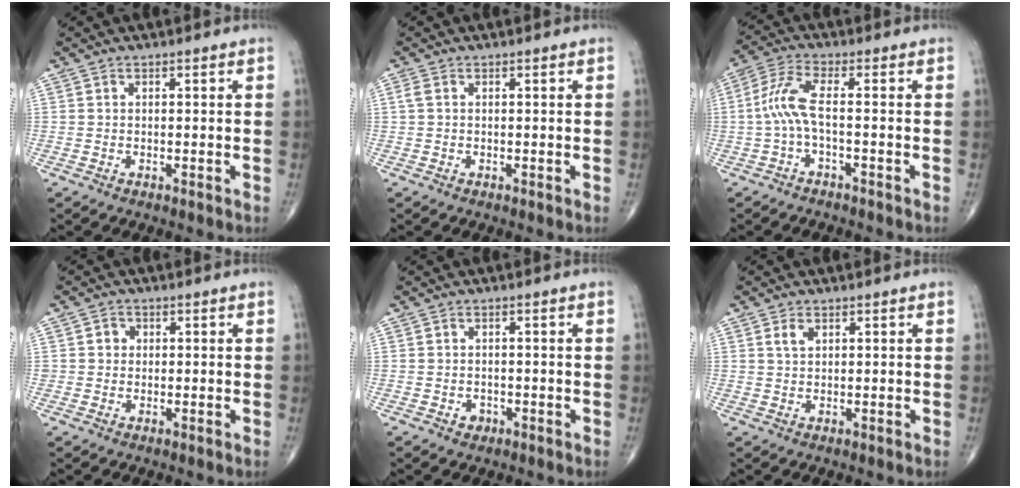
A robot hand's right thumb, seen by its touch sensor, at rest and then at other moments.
{"total": 1.2, "force": [0.2, 0.7, 0.9], "torque": [-0.026, 0.006, 0.006]}
{"total": 6.3, "force": [-1.0, 1.5, 6.1], "torque": [-0.152, 0.027, -0.027]}
{"total": 2.2, "force": [0.3, 2.0, 0.7], "torque": [0.004, 0.004, 0.001]}
{"total": 1.6, "force": [-0.7, 1.3, 0.5], "torque": [0.001, 0.006, -0.007]}
{"total": 2.1, "force": [0.9, 1.2, 1.4], "torque": [-0.026, 0.000, 0.020]}